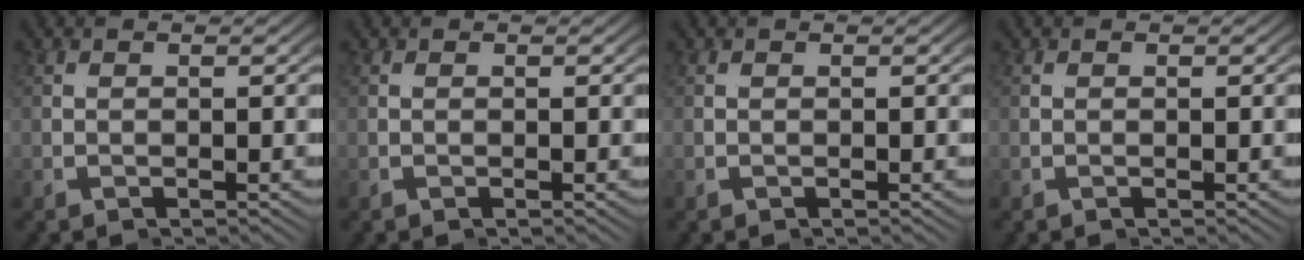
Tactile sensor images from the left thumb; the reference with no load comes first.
{"total": 0.0}
{"total": 0.0}
{"total": 0.0}